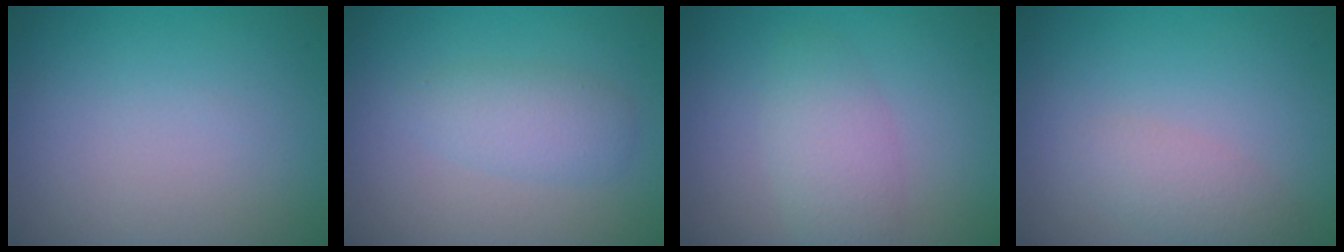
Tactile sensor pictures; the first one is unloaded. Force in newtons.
{"total": 2.3, "press": 2.3, "slide": 0.1}
{"total": 3.0, "press": 3.0, "slide": 0.2}
{"total": 1.8, "press": 1.8, "slide": 0.1}